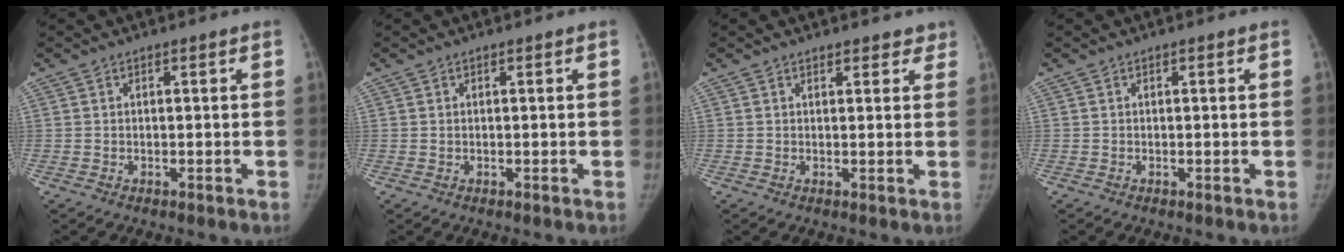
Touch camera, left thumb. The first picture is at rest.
{"total": 0.0}
{"total": 3.5, "force": [3.0, 1.6, 0.9], "torque": [0.026, -0.009, 0.029]}
{"total": 0.0}